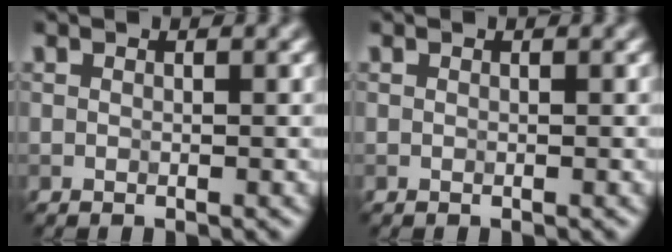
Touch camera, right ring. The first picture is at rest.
{"total": 0.0}